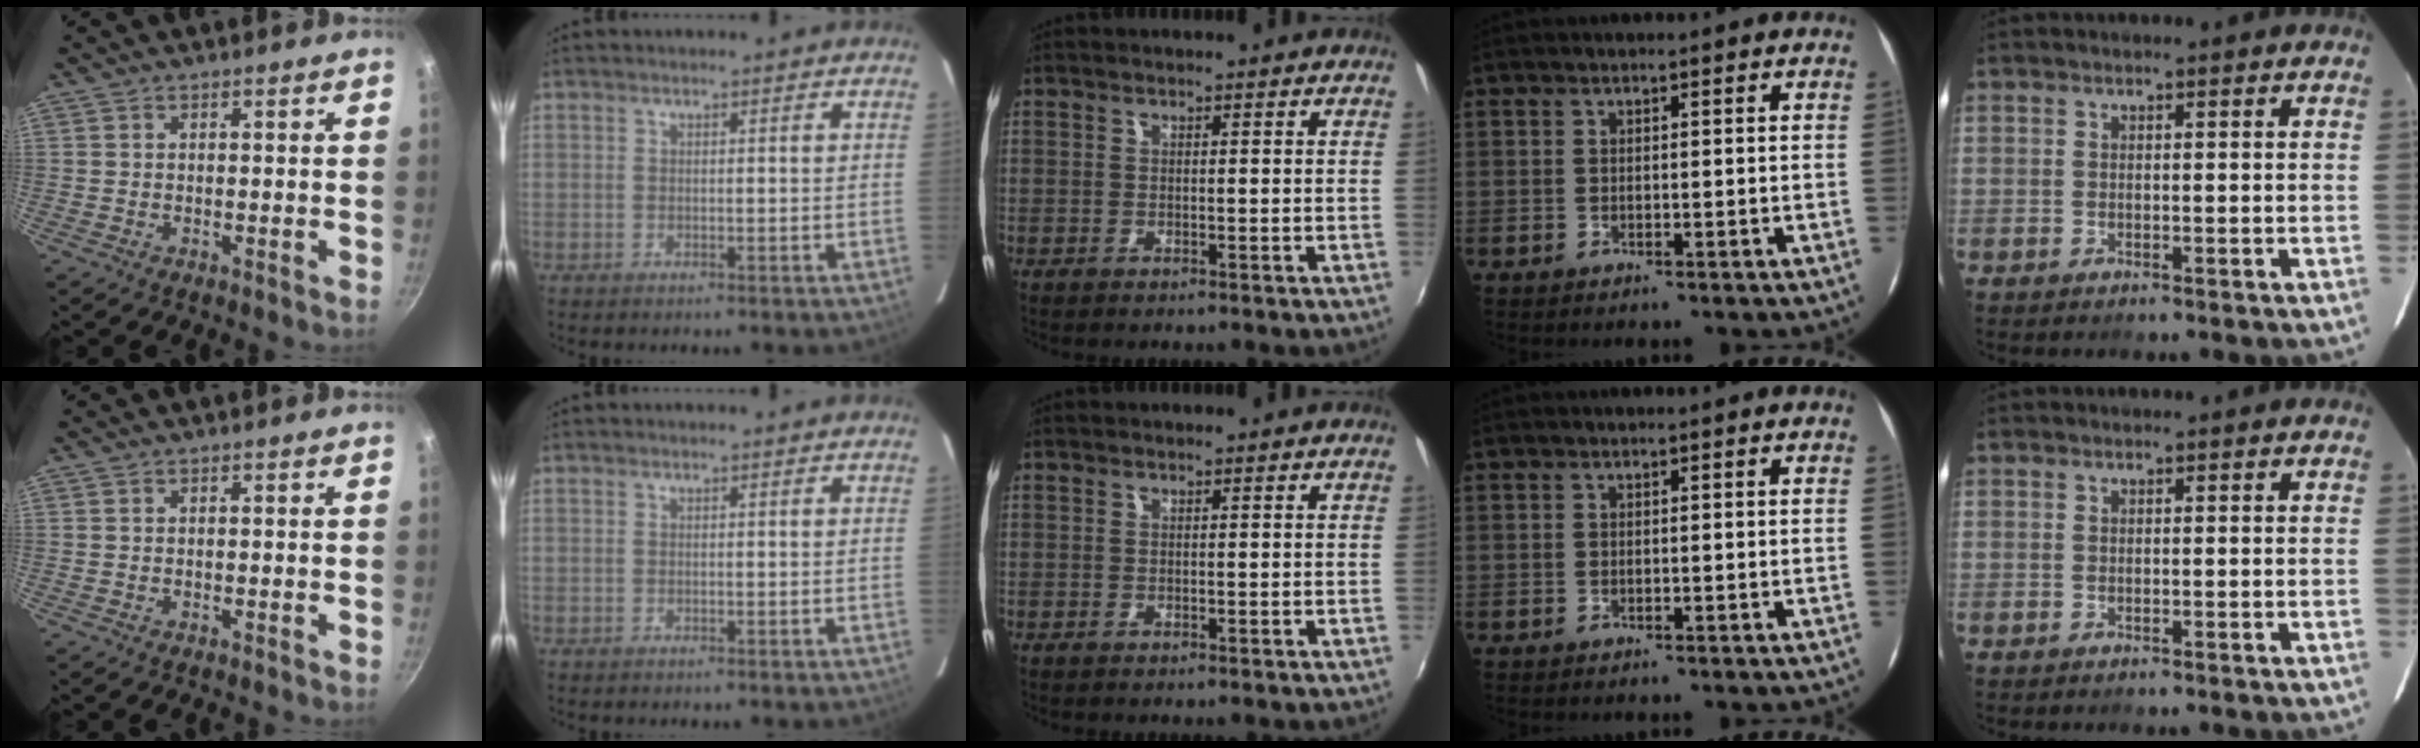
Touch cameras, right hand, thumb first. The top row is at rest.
{}